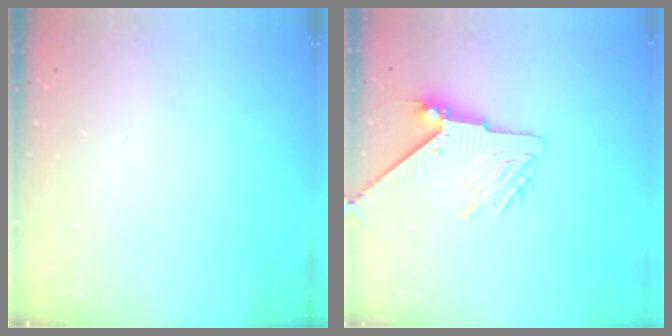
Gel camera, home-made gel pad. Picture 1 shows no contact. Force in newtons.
{"total": 7.2, "press": 7.2, "slide": 1.0}